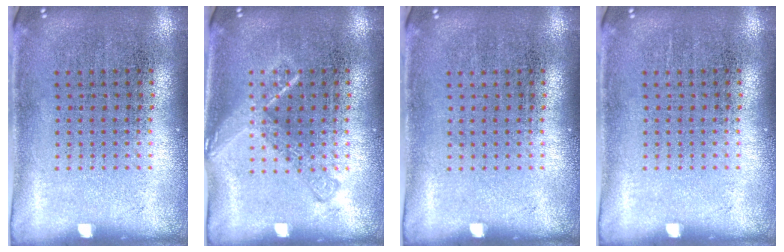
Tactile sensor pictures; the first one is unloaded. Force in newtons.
{"total": 2.3, "press": 2.3, "slide": 0.4}
{"total": 0.0}
{"total": 0.0}